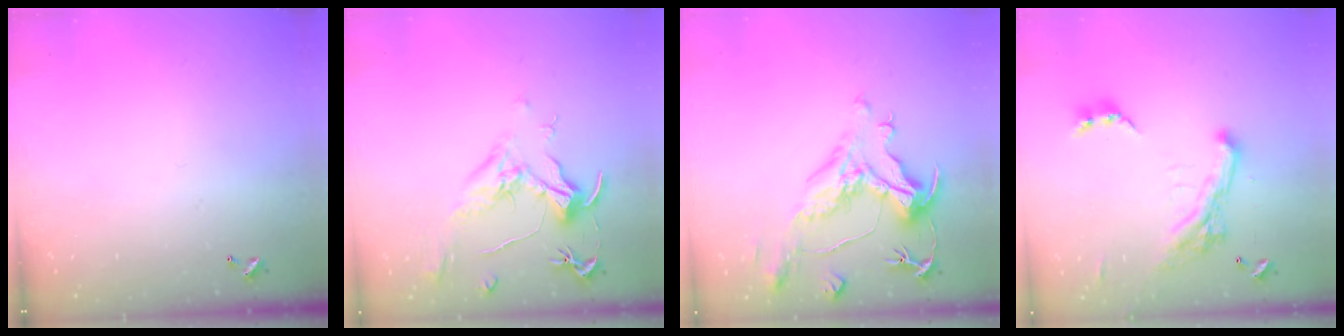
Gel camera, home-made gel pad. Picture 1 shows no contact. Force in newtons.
{"total": 2.0, "press": 1.7, "slide": 0.9}
{"total": 1.9, "press": 0.8, "slide": 1.8}
{"total": 5.6, "press": 5.3, "slide": 1.6}